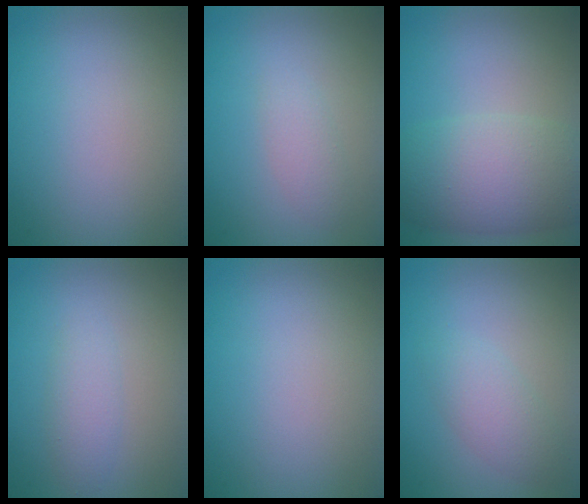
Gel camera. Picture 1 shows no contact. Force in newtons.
{"total": 1.5, "press": 1.5, "slide": 0.1}
{"total": 7.3, "press": 7.3, "slide": 0.7}
{"total": 1.8, "press": 1.8, "slide": 0.1}
{"total": 0.0}
{"total": 2.5, "press": 2.5, "slide": 0.0}